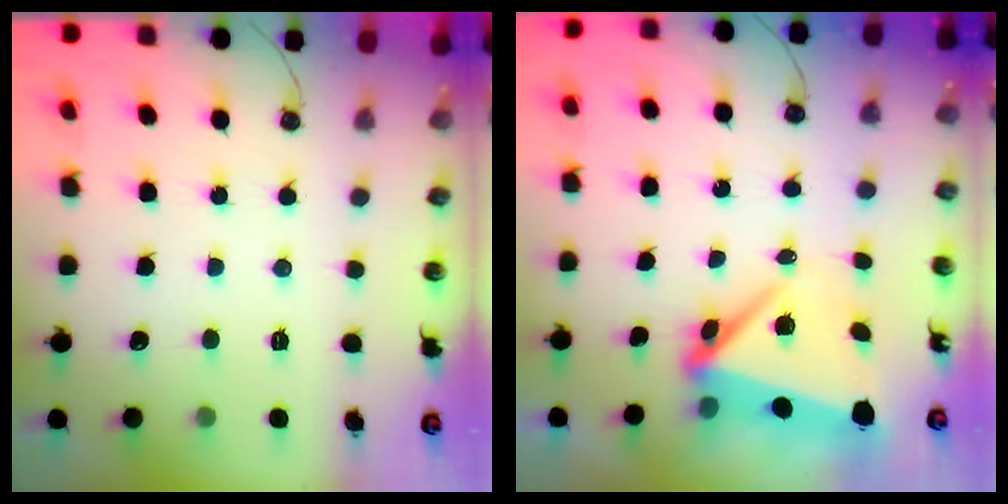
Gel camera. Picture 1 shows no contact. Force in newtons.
{"total": 6.4, "press": 6.1, "slide": 1.9}